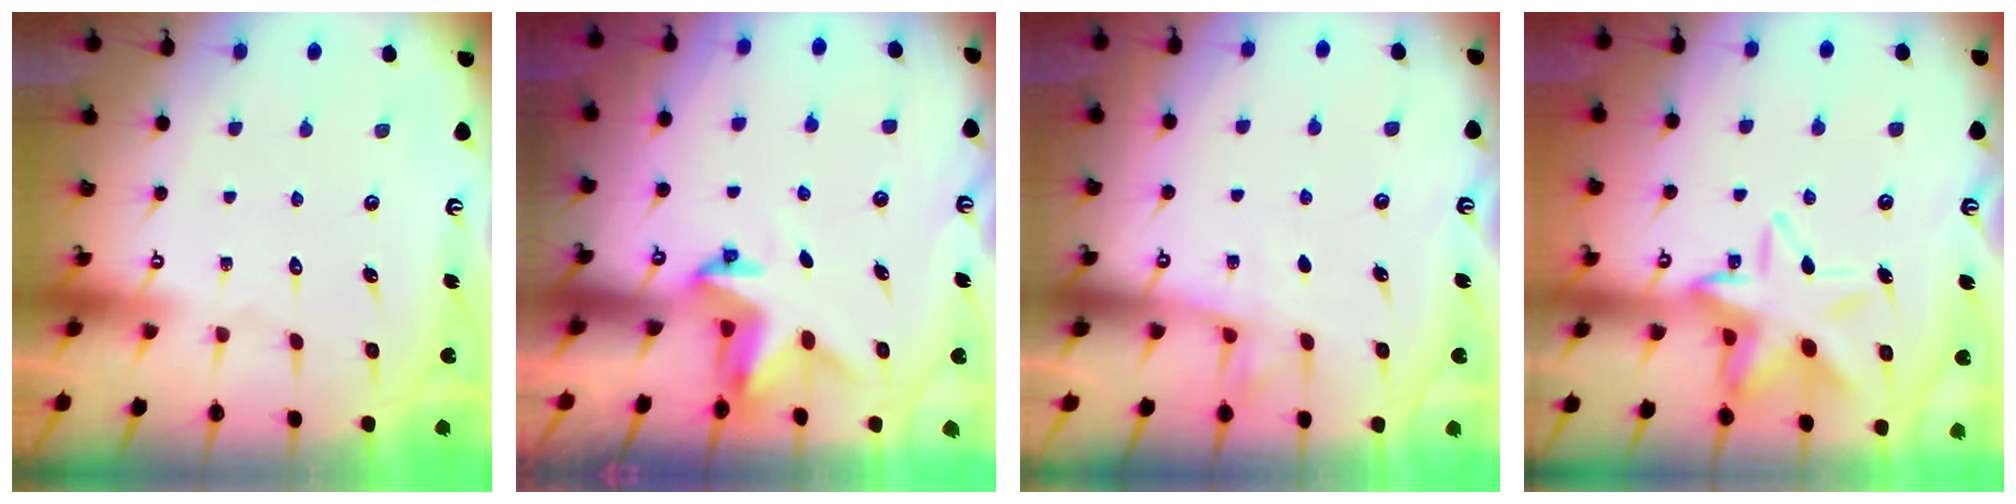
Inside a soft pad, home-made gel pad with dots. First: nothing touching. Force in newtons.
{"total": 3.5, "press": 3.5, "slide": 0.1}
{"total": 5.5, "press": 5.5, "slide": 0.9}
{"total": 14.4, "press": 14.3, "slide": 1.3}